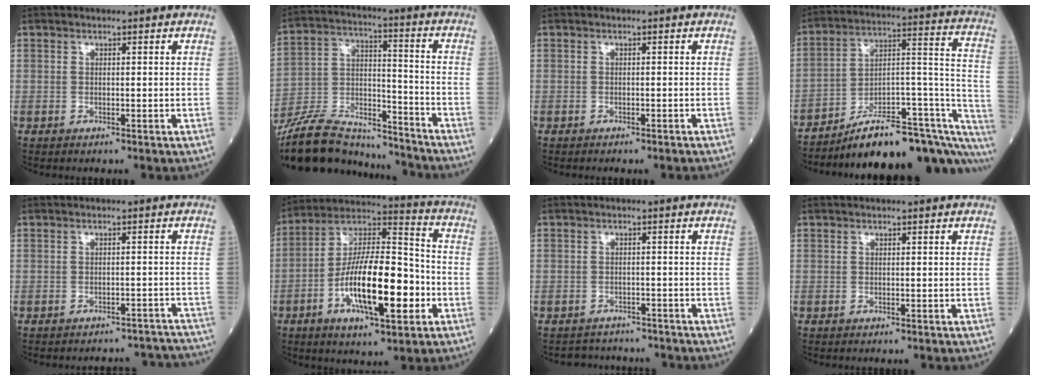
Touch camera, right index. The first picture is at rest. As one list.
[{"total": 20.3, "force": [-18.7, 4.9, 6.3], "torque": [-0.150, 0.008, -0.316]}, {"total": 1.4, "force": [-1.2, 0.3, 0.5], "torque": [-0.008, -0.002, -0.016]}, {"total": 24.2, "force": [-19.8, 4.9, 12.9], "torque": [-0.095, 0.044, -0.288]}, {"total": 11.2, "force": [-10.8, 2.7, 1.1], "torque": [-0.004, 0.017, -0.108]}, {"total": 18.2, "force": [-5.0, 4.9, 16.8], "torque": [-0.308, 0.005, -0.086]}, {"total": 4.5, "force": [-4.0, 2.0, -0.6], "torque": [0.009, 0.012, -0.058]}, {"total": 0.0}]